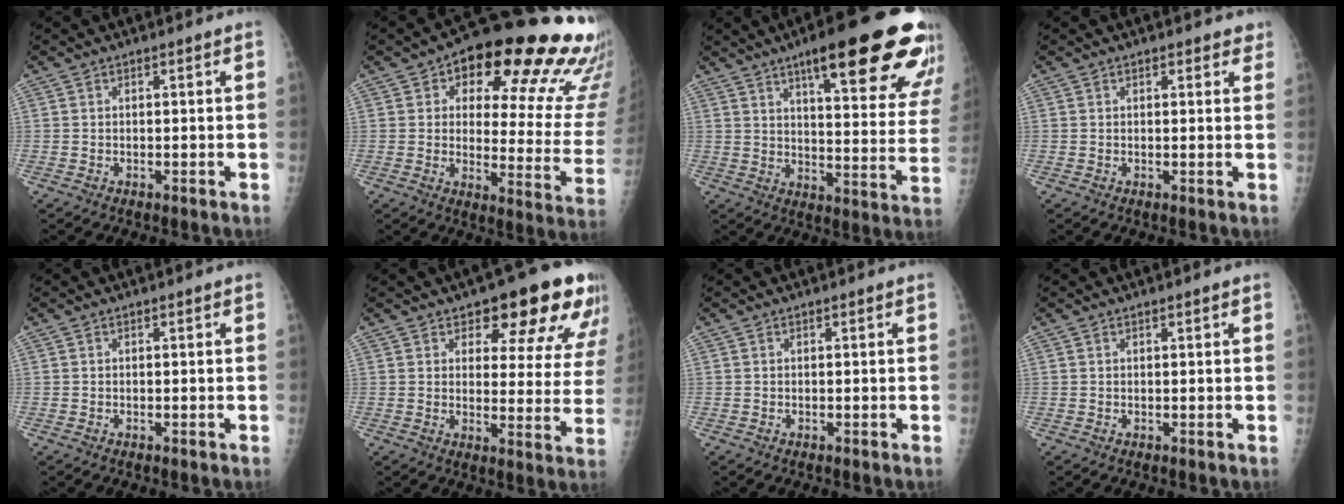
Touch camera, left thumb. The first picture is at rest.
{"total": 25.2, "force": [14.1, 10.8, 17.9], "torque": [-0.186, -0.041, 0.175]}
{"total": 25.8, "force": [15.6, 6.0, 19.7], "torque": [-0.227, -0.049, 0.209]}
{"total": 2.0, "force": [1.5, 1.0, 0.9], "torque": [0.011, -0.004, 0.011]}
{"total": 0.0}
{"total": 16.1, "force": [10.5, 7.0, 10.1], "torque": [-0.066, -0.049, 0.120]}
{"total": 0.0}
{"total": 0.5, "force": [0.3, 0.1, 0.4], "torque": [-0.006, 0.000, 0.005]}